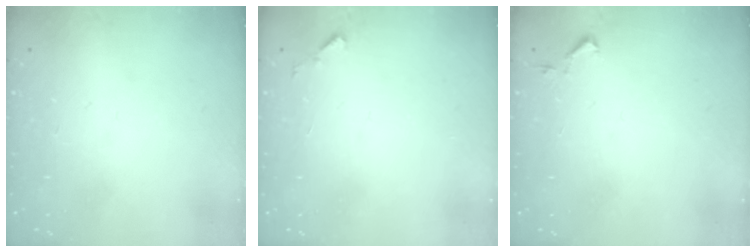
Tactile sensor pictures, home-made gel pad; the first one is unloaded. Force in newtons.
{"total": 3.1, "press": 3.1, "slide": 0.2}
{"total": 3.5, "press": 3.4, "slide": 0.6}